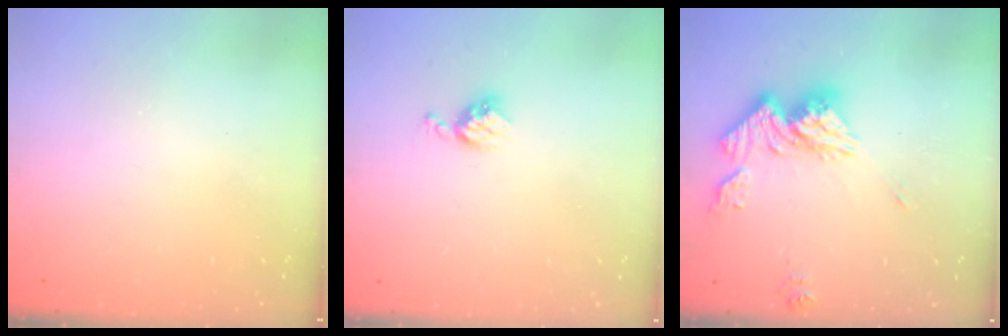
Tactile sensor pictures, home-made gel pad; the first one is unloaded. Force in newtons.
{"total": 4.2, "press": 4.2, "slide": 0.5}
{"total": 14.8, "press": 14.7, "slide": 1.6}